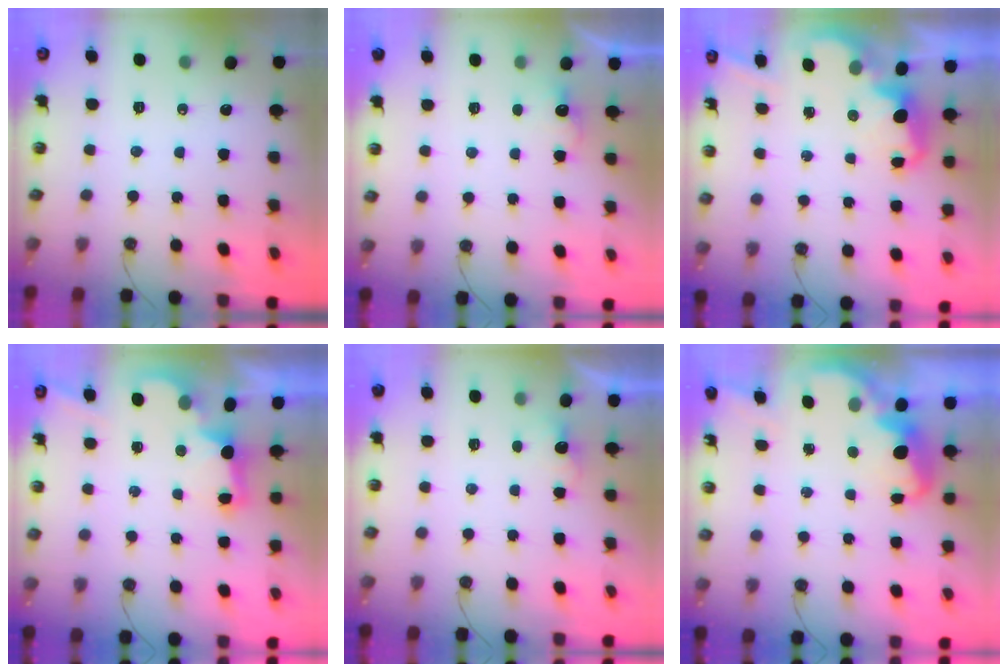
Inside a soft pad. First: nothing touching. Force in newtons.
{"total": 3.9, "press": 3.9, "slide": 0.8}
{"total": 2.8, "press": 2.8, "slide": 0.5}
{"total": 2.2, "press": 2.1, "slide": 0.7}
{"total": 2.2, "press": 2.0, "slide": 0.8}
{"total": 3.3, "press": 3.2, "slide": 0.5}